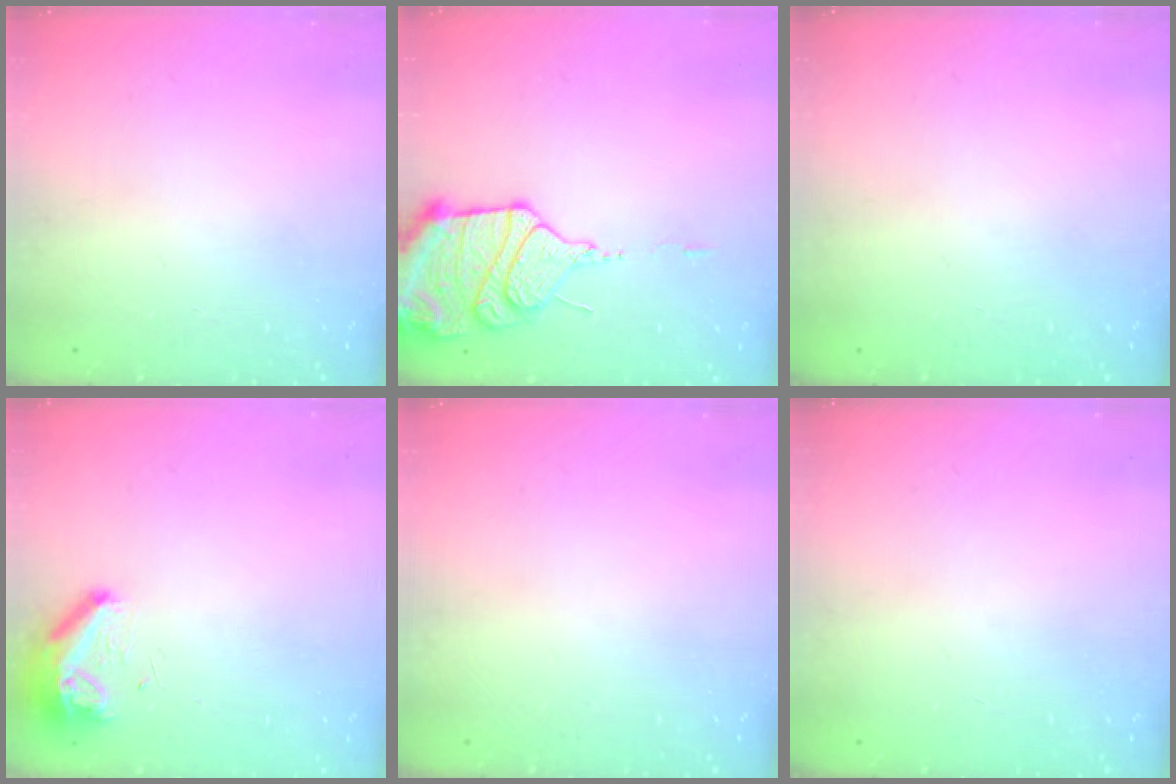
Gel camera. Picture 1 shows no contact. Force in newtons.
{"total": 16.7, "press": 16.3, "slide": 3.4}
{"total": 0.0}
{"total": 13.1, "press": 10.6, "slide": 7.7}
{"total": 0.0}
{"total": 16.5, "press": 2.7, "slide": 16.2}